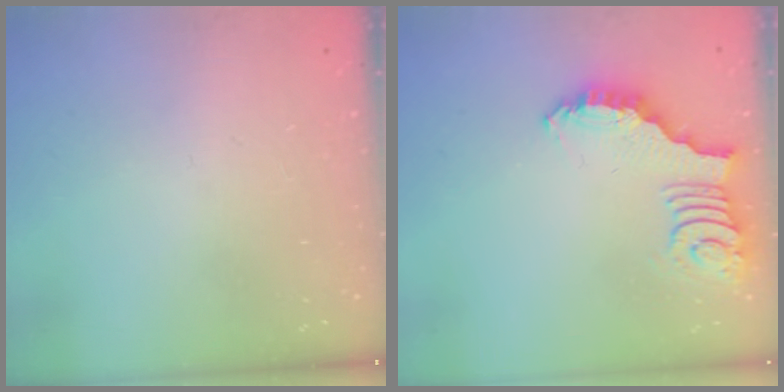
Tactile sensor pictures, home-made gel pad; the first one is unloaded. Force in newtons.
{"total": 2.6, "press": 2.6, "slide": 0.5}